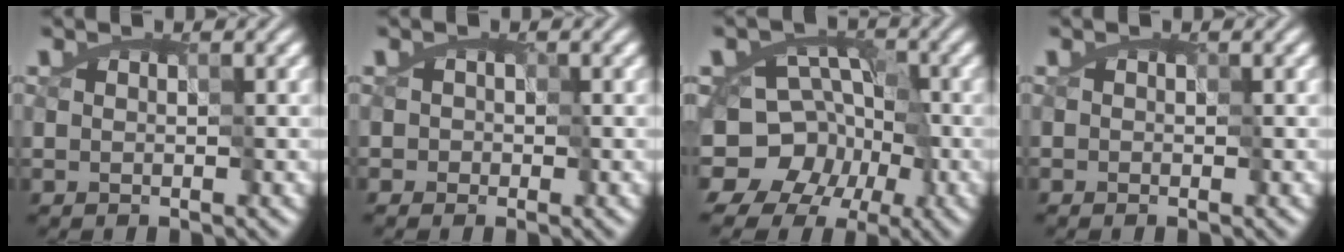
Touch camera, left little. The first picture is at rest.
{"total": 1.2, "force": [-0.4, 1.1, 0.3], "torque": [-0.009, 0.008, -0.011]}
{"total": 12.4, "force": [-6.8, 9.4, 4.3], "torque": [-0.051, -0.006, -0.131]}
{"total": 0.0}